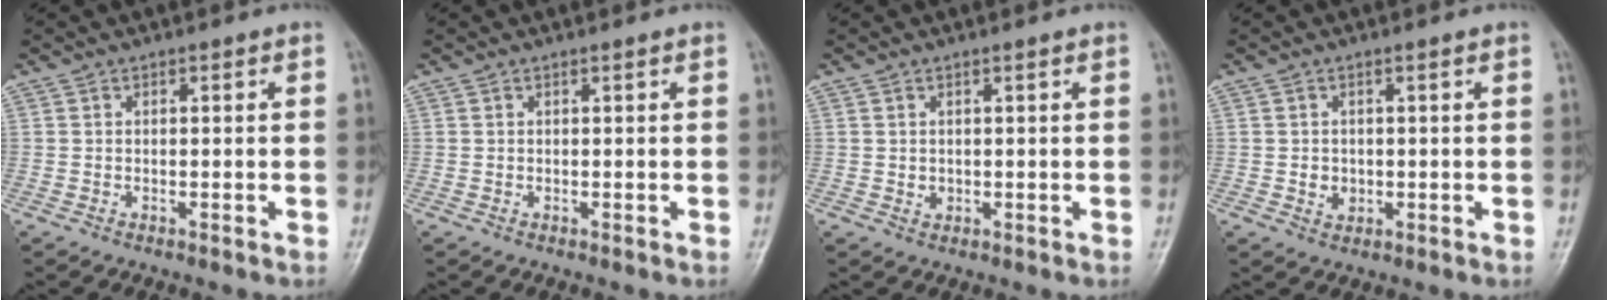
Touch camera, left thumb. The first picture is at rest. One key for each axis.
{"total": 0.0}
{"total": 1.2, "fx": 0.5, "fy": 0.7, "fz": 0.8, "tx": -0.008, "ty": -0.004, "tz": 0.013}
{"total": 2.2, "fx": 0.1, "fy": 1.8, "fz": 1.3, "tx": -0.013, "ty": 0.000, "tz": 0.006}